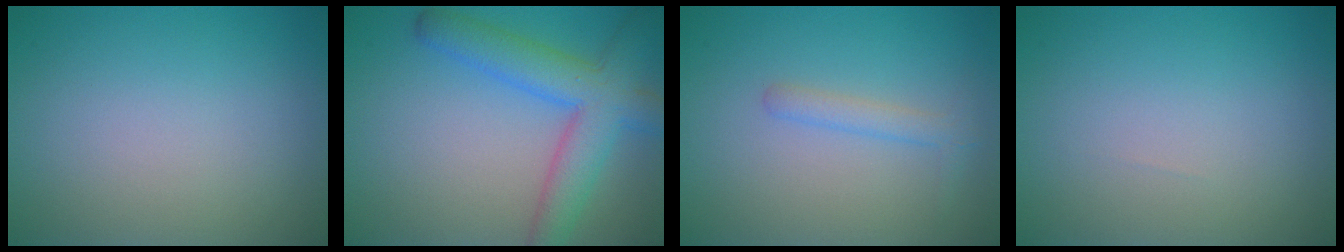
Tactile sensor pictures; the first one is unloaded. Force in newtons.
{"total": 6.4, "press": 6.4, "slide": 0.3}
{"total": 1.6, "press": 1.6, "slide": 0.1}
{"total": 0.0}